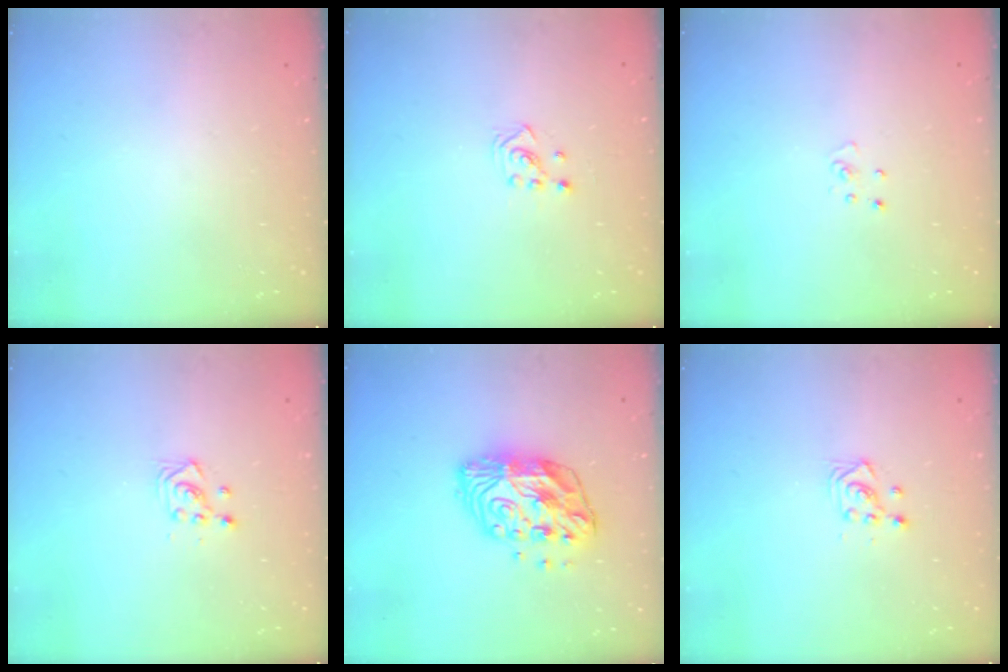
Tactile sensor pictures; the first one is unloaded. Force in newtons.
{"total": 2.5, "press": 2.4, "slide": 0.8}
{"total": 2.5, "press": 2.5, "slide": 0.3}
{"total": 3.0, "press": 3.0, "slide": 0.5}
{"total": 12.5, "press": 12.5, "slide": 0.9}
{"total": 3.0, "press": 3.0, "slide": 0.5}